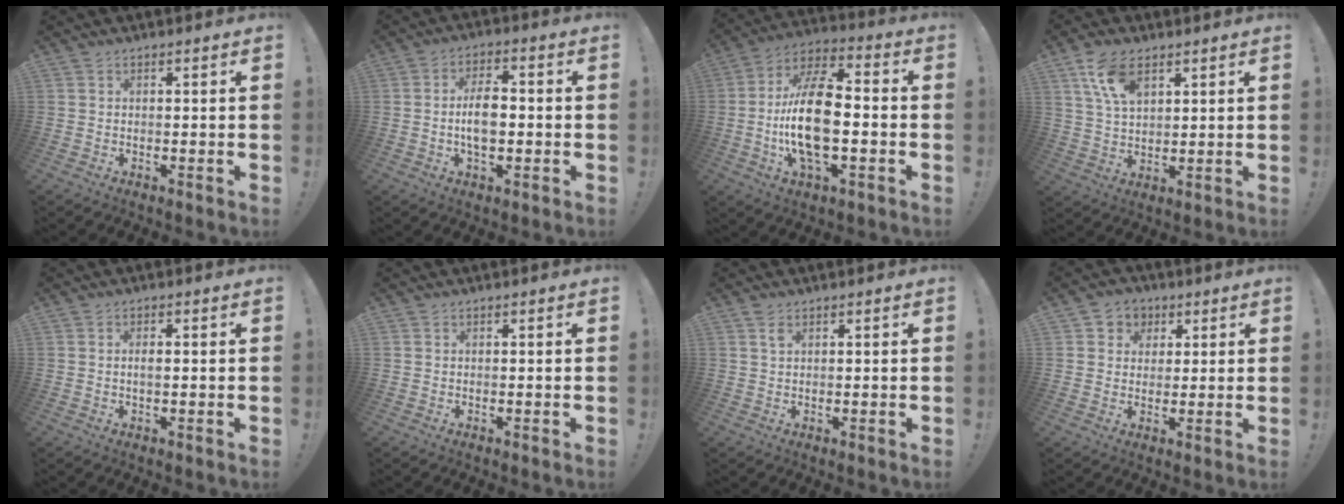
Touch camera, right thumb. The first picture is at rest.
{"total": 8.3, "force": [-1.0, 4.4, 6.9], "torque": [-0.130, 0.008, -0.022]}
{"total": 19.3, "force": [-2.6, 8.8, 17.0], "torque": [-0.333, 0.004, -0.046]}
{"total": 9.9, "force": [5.4, 5.3, 6.4], "torque": [-0.115, -0.014, 0.103]}
{"total": 1.7, "force": [-0.3, 0.4, 1.6], "torque": [-0.027, 0.001, -0.006]}
{"total": 0.0}
{"total": 1.8, "force": [1.0, 0.8, 1.3], "torque": [-0.029, 0.002, 0.018]}
{"total": 5.5, "force": [1.2, 5.3, 1.0], "torque": [-0.009, -0.004, 0.024]}